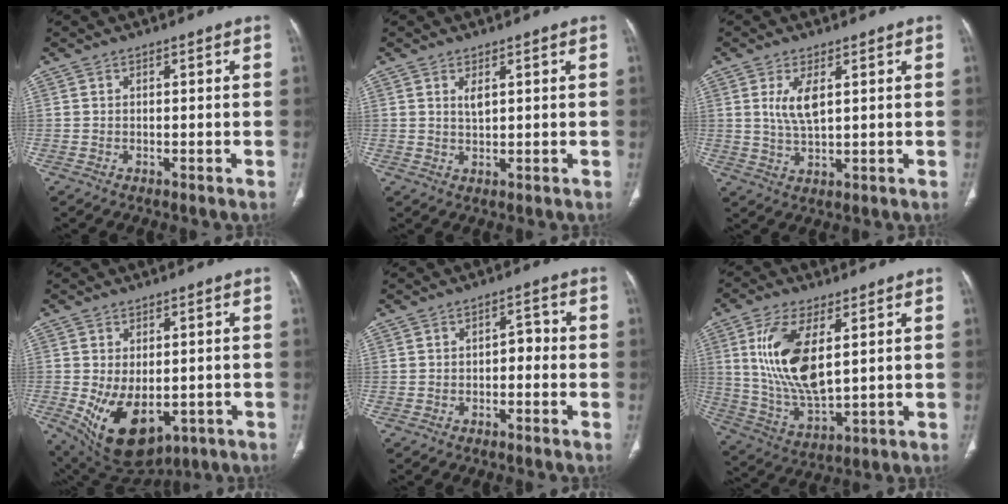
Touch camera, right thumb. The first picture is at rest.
{"total": 2.1, "force": [1.0, 0.8, 1.6], "torque": [-0.029, -0.008, 0.022]}
{"total": 5.4, "force": [1.7, 2.1, 4.7], "torque": [-0.097, -0.013, 0.040]}
{"total": 13.0, "force": [-3.0, 7.8, 10.0], "torque": [-0.161, -0.013, -0.020]}
{"total": 2.9, "force": [-0.7, 1.8, 2.1], "torque": [-0.018, 0.018, -0.016]}
{"total": 15.2, "force": [4.1, 6.7, 13.1], "torque": [-0.263, -0.024, 0.090]}